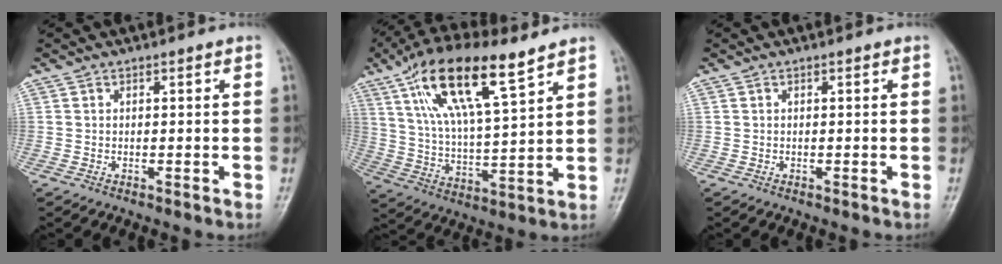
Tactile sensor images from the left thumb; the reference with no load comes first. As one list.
[{"total": 17.3, "force": [9.8, 5.0, 13.4], "torque": [-0.233, -0.027, 0.184]}, {"total": 0.0}]